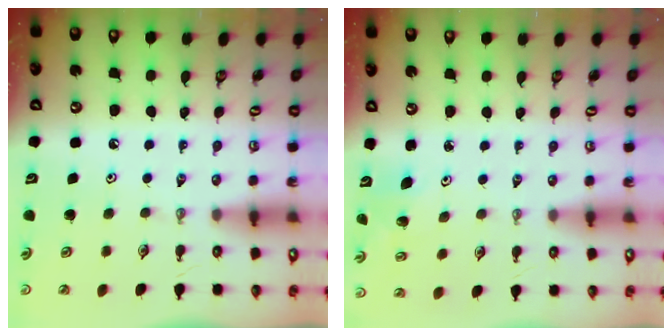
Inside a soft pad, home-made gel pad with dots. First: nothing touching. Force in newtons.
{"total": 2.8, "press": 2.5, "slide": 1.3}